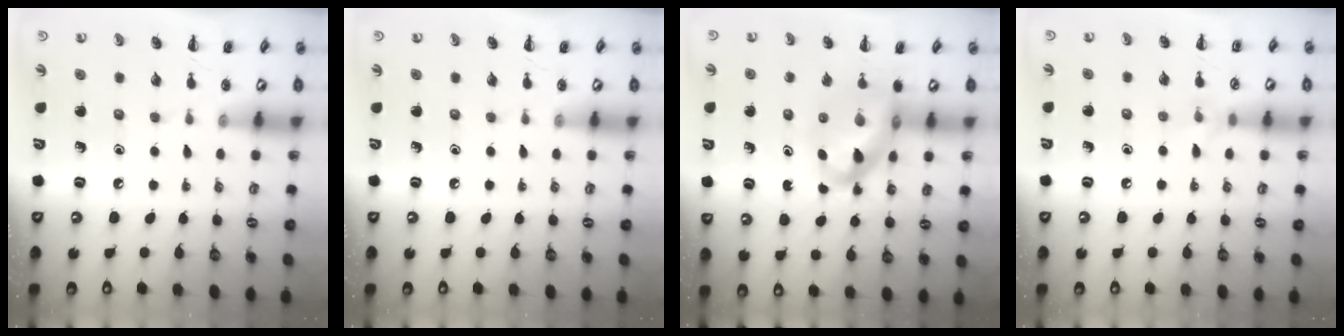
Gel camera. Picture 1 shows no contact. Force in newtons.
{"total": 0.0}
{"total": 10.9, "press": 10.5, "slide": 2.8}
{"total": 5.6, "press": 5.3, "slide": 1.6}